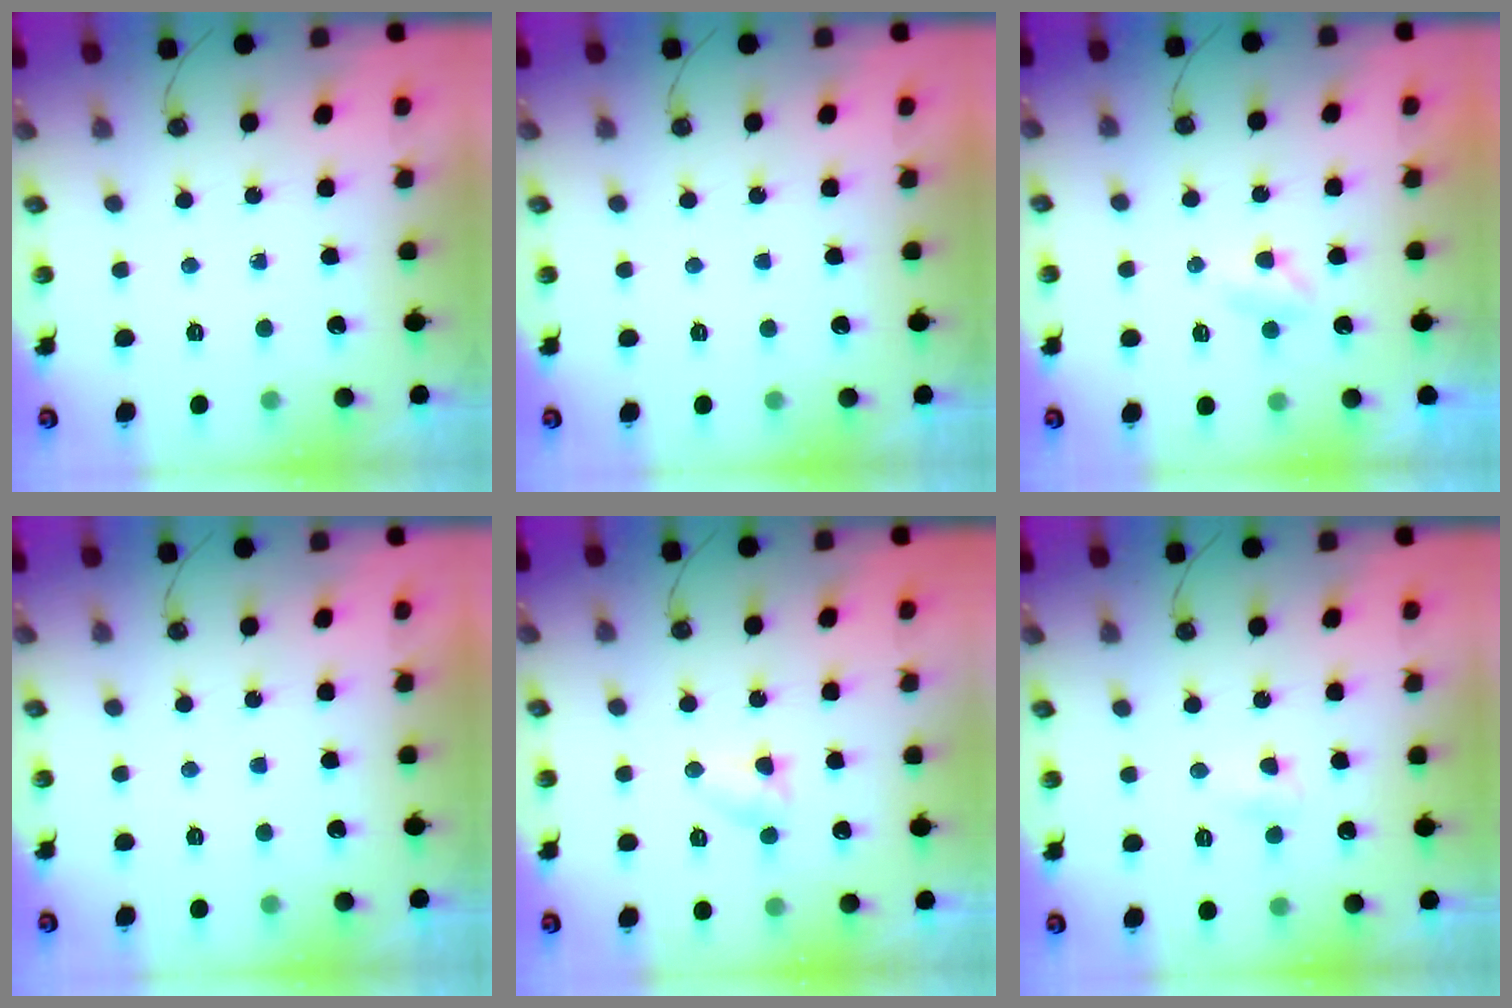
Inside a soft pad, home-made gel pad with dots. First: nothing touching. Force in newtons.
{"total": 0.0}
{"total": 4.4, "press": 2.8, "slide": 3.4}
{"total": 0.0}
{"total": 3.9, "press": 3.9, "slide": 0.4}
{"total": 4.3, "press": 4.2, "slide": 0.9}